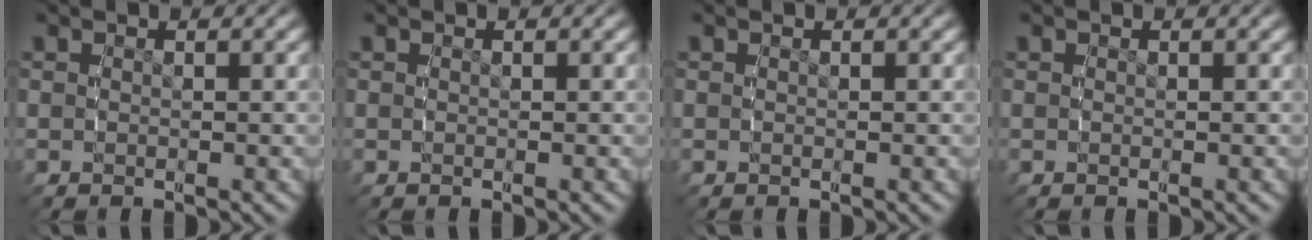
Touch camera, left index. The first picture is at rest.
{"total": 0.0}
{"total": 0.0}
{"total": 0.0}